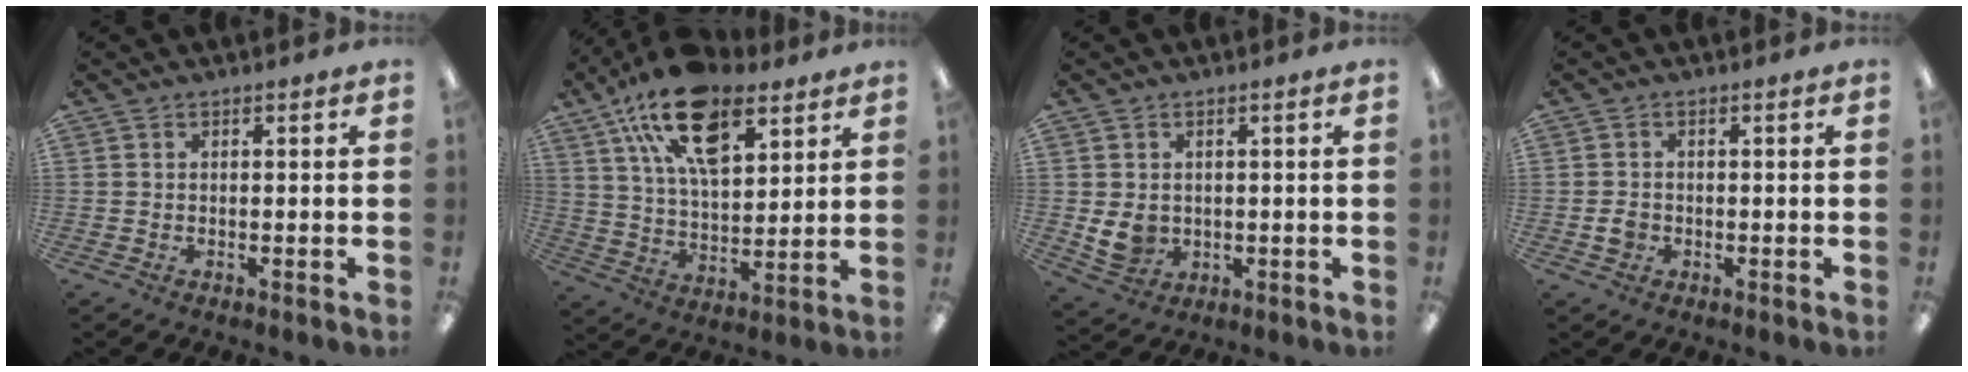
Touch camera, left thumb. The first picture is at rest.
{"total": 20.1, "force": [11.2, 10.3, 13.1], "torque": [-0.227, -0.036, 0.199]}
{"total": 5.1, "force": [0.5, 4.4, 2.5], "torque": [-0.046, -0.002, 0.010]}
{"total": 2.2, "force": [-0.6, 1.8, 1.0], "torque": [-0.018, 0.002, -0.012]}